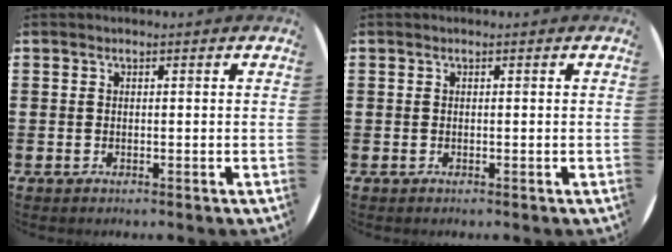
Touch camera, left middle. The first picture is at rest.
{"total": 0.0}